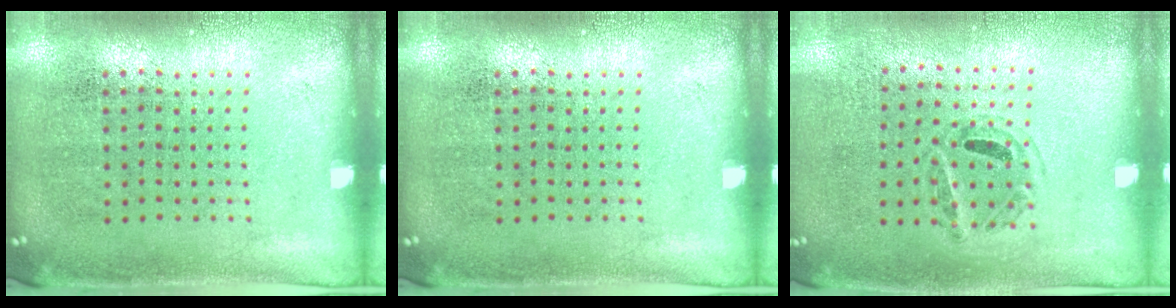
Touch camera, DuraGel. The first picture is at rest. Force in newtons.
{"total": 0.0}
{"total": 1.0, "press": 0.7, "slide": 0.6}